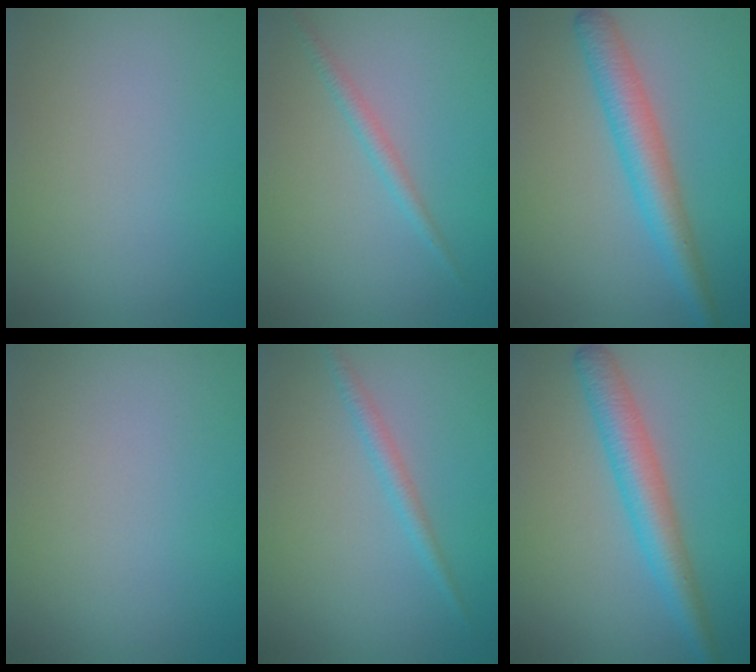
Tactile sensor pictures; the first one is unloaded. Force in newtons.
{"total": 1.3, "press": 1.3, "slide": 0.0}
{"total": 4.3, "press": 4.3, "slide": 0.1}
{"total": 0.0}
{"total": 1.5, "press": 1.5, "slide": 0.1}
{"total": 4.3, "press": 4.3, "slide": 0.1}